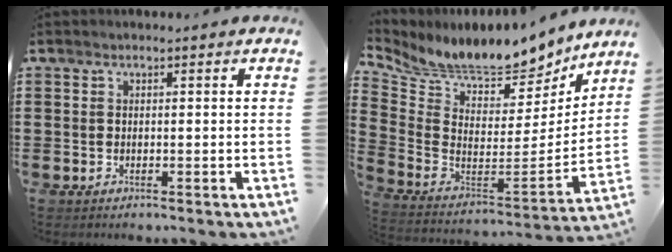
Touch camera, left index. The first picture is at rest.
{"total": 7.7, "force": [7.3, 1.3, 2.2], "torque": [-0.072, -0.066, 0.121]}